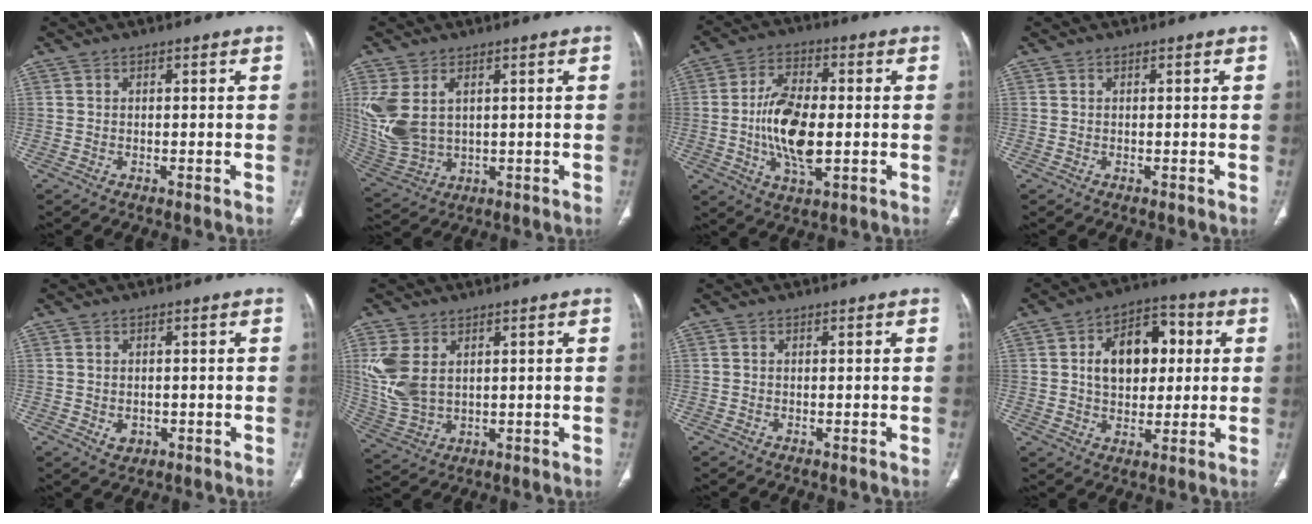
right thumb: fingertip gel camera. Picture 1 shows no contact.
{"total": 13.1, "force": [3.1, 8.5, 9.5], "torque": [-0.229, -0.007, 0.083]}
{"total": 12.9, "force": [-1.1, 6.3, 11.2], "torque": [-0.209, 0.003, -0.019]}
{"total": 0.0}
{"total": 2.4, "force": [-0.5, 1.9, 1.4], "torque": [-0.018, -0.001, 0.001]}
{"total": 9.8, "force": [2.8, 6.3, 7.0], "torque": [-0.161, -0.007, 0.072]}
{"total": 0.0}
{"total": 13.8, "force": [2.5, 9.1, 10.1], "torque": [-0.119, 0.016, 0.035]}